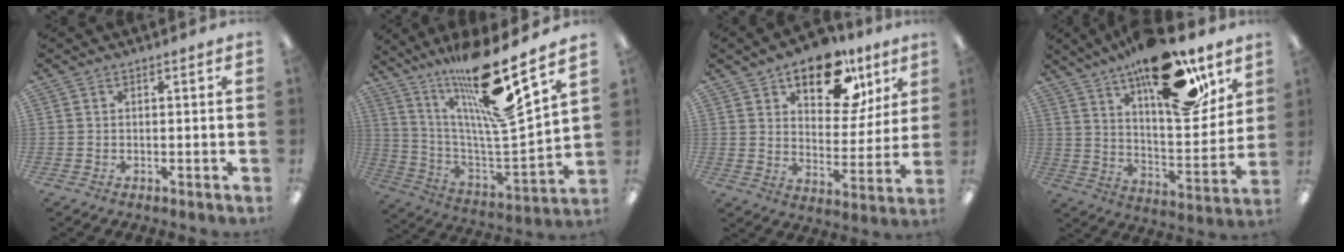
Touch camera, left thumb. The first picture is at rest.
{"total": 21.9, "force": [16.6, 1.9, 14.2], "torque": [-0.247, -0.116, 0.261]}
{"total": 16.6, "force": [11.2, 8.7, 8.6], "torque": [-0.118, -0.062, 0.191]}
{"total": 24.5, "force": [15.2, 9.9, 16.5], "torque": [-0.236, -0.088, 0.248]}